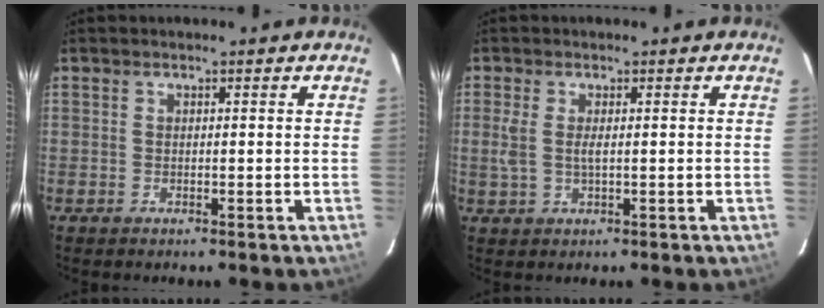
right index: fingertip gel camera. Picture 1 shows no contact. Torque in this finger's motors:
{"motor_torque": [0.36, -0.02, 0.23, 0.08]}